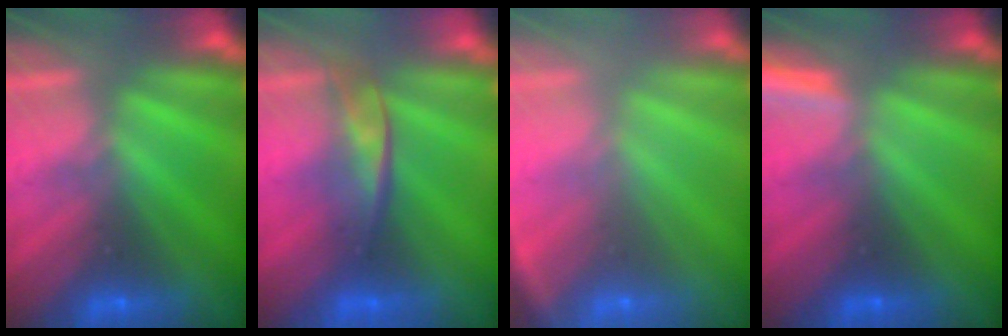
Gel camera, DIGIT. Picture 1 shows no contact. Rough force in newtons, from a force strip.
{"total": 2.2}
{"total": 2.5}
{"total": 3.4}